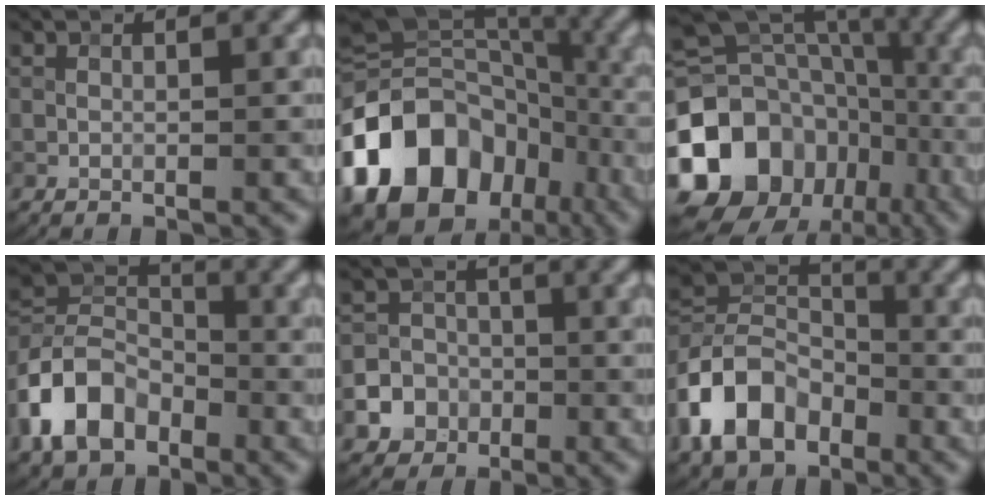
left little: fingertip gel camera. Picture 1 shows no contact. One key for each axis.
{"total": 18.0, "fx": -7.4, "fy": 13.4, "fz": 9.3, "tx": -0.200, "ty": 0.015, "tz": -0.143}
{"total": 20.2, "fx": -7.8, "fy": 16.6, "fz": 8.4, "tx": -0.188, "ty": -0.015, "tz": -0.145}
{"total": 7.8, "fx": -3.8, "fy": 5.4, "fz": 4.1, "tx": -0.083, "ty": 0.006, "tz": -0.087}
{"total": 4.7, "fx": -2.0, "fy": 4.1, "fz": 0.9, "tx": 0.008, "ty": -0.007, "tz": -0.054}
{"total": 8.7, "fx": -4.1, "fy": 6.0, "fz": 4.8, "tx": -0.095, "ty": 0.007, "tz": -0.092}